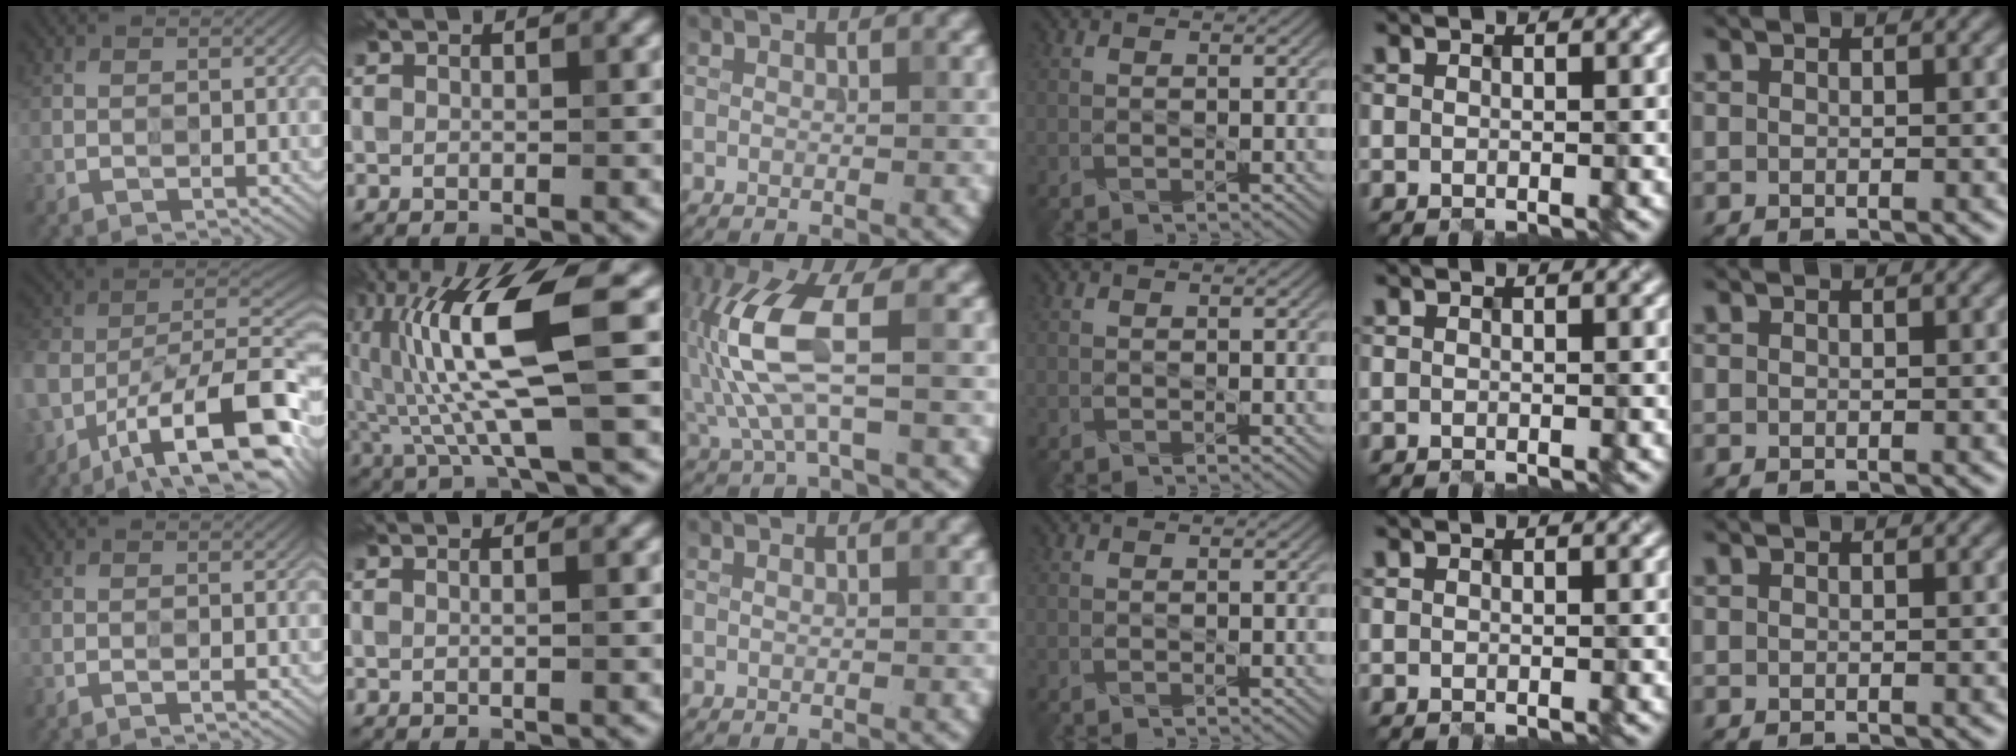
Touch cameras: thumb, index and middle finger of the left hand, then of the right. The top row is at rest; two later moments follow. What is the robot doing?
{"motion": "insert", "object": "drawer"}